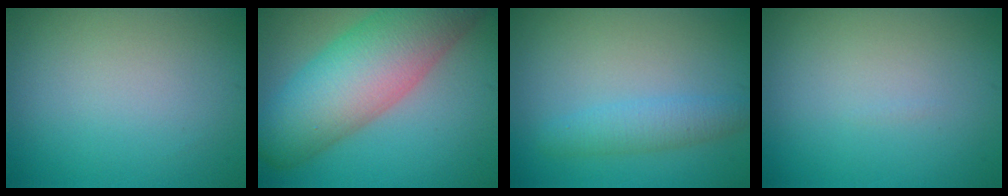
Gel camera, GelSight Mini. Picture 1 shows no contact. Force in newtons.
{"total": 11.0, "press": 11.0, "slide": 0.5}
{"total": 2.4, "press": 2.4, "slide": 0.1}
{"total": 0.0}